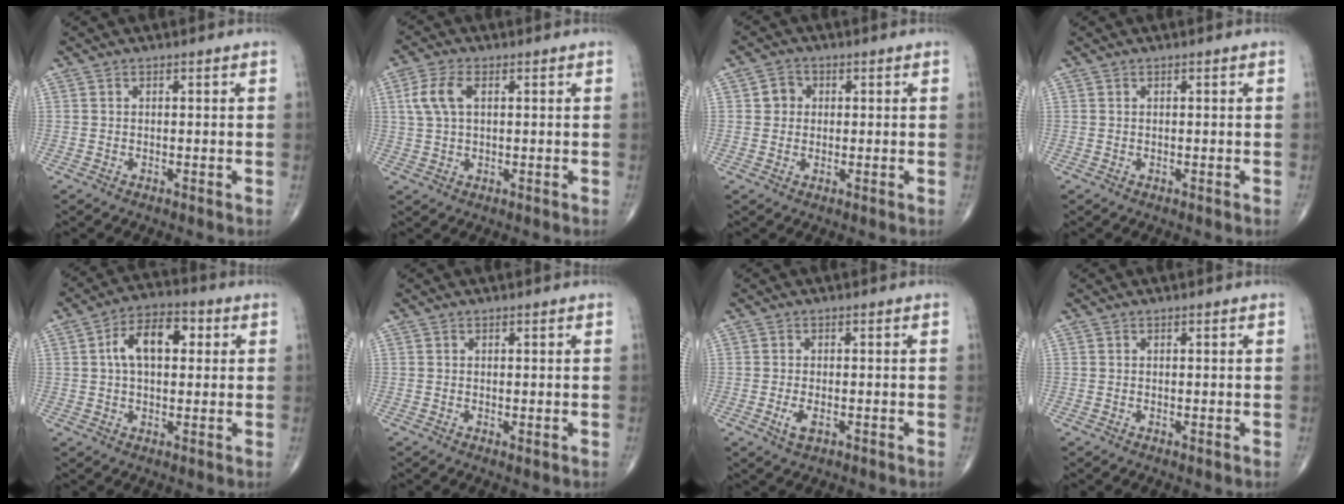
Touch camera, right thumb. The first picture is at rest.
{"total": 5.8, "force": [1.5, 3.1, 4.6], "torque": [-0.112, 0.012, 0.029]}
{"total": 3.1, "force": [0.4, 2.9, 1.1], "torque": [0.002, 0.005, 0.002]}
{"total": 0.0}
{"total": 10.2, "force": [2.1, 5.9, 8.1], "torque": [-0.125, 0.022, 0.027]}
{"total": 0.5, "force": [0.0, 0.2, 0.5], "torque": [-0.011, -0.003, 0.001]}
{"total": 2.7, "force": [-0.9, 1.3, 2.2], "torque": [-0.046, -0.002, -0.015]}
{"total": 0.0}